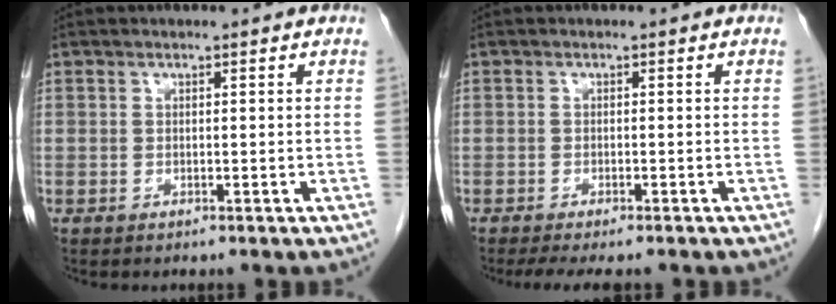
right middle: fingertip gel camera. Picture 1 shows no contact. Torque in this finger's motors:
{"motor_torque": [0.47, -0.35, 0.15, 0.02]}